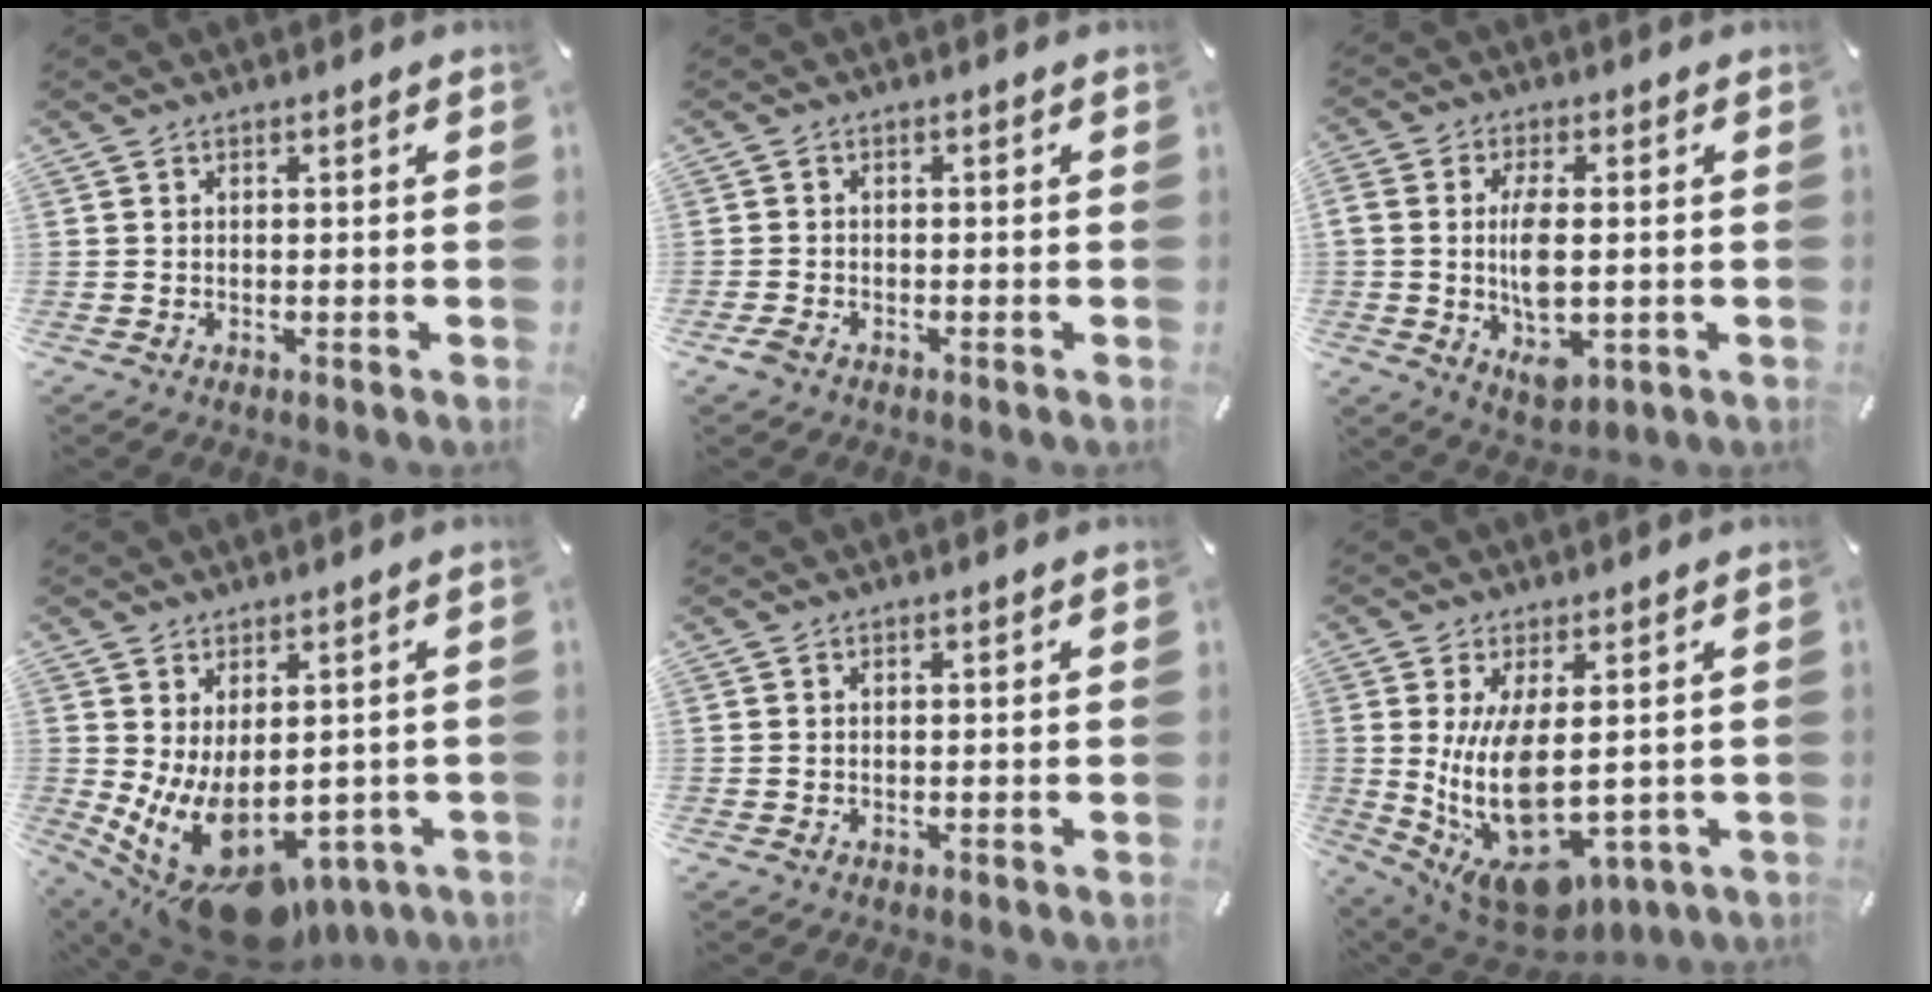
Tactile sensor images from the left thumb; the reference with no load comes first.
{"total": 1.6, "force": [-1.2, 0.7, 0.7], "torque": [-0.027, -0.003, -0.027]}
{"total": 9.9, "force": [-0.4, 4.9, 8.5], "torque": [-0.148, -0.012, -0.006]}
{"total": 14.4, "force": [-3.9, 8.5, 11.0], "torque": [-0.175, -0.003, -0.049]}
{"total": 0.0}
{"total": 15.9, "force": [0.9, 7.7, 13.9], "torque": [-0.276, -0.042, 0.032]}